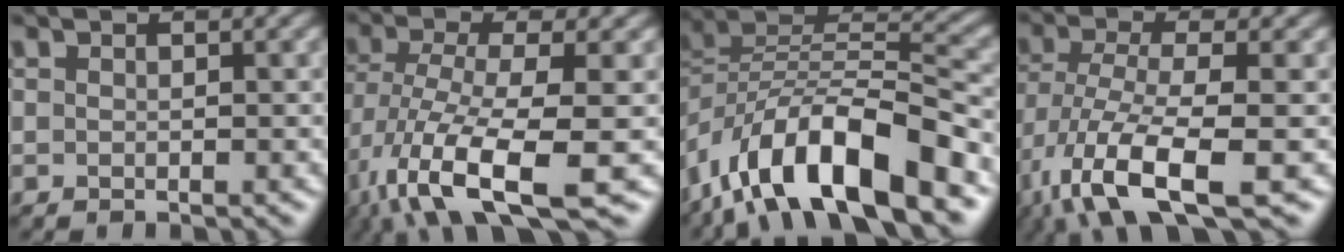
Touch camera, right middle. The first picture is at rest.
{"total": 10.6, "force": [-4.6, 3.4, 8.9], "torque": [-0.179, -0.017, -0.086]}
{"total": 13.0, "force": [-7.5, 4.8, 9.4], "torque": [-0.163, 0.008, -0.146]}
{"total": 9.5, "force": [-4.5, 3.1, 7.8], "torque": [-0.165, -0.016, -0.087]}